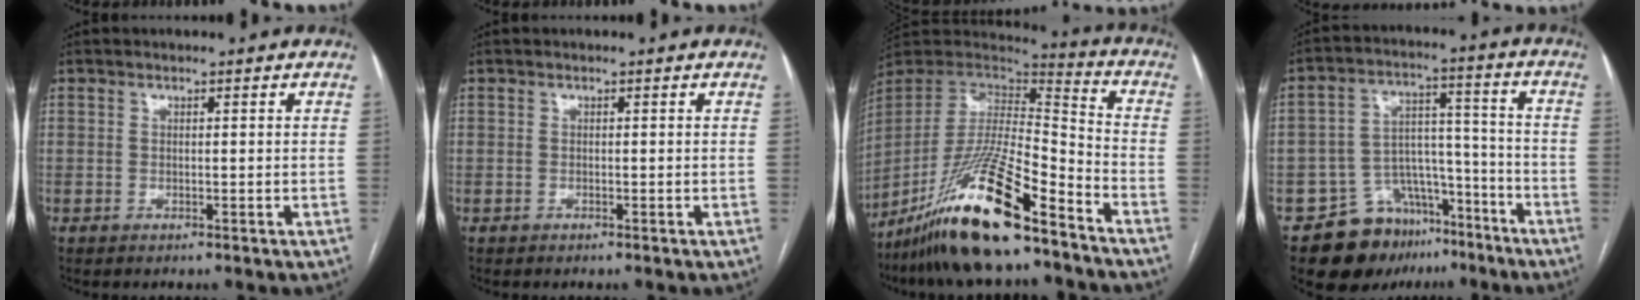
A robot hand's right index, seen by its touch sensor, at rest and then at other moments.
{"total": 0.0}
{"total": 19.9, "force": [-14.3, 2.5, 13.6], "torque": [-0.288, -0.022, -0.265]}
{"total": 13.0, "force": [-9.0, 8.5, 4.0], "torque": [-0.050, 0.063, -0.135]}